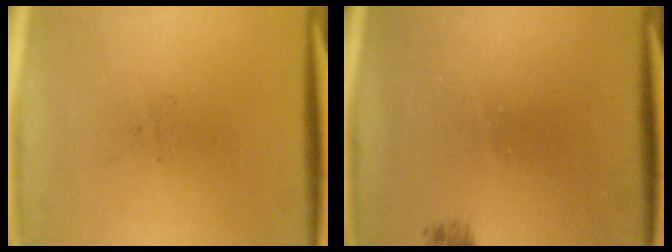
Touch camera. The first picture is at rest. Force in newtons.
{"total": 0.7}